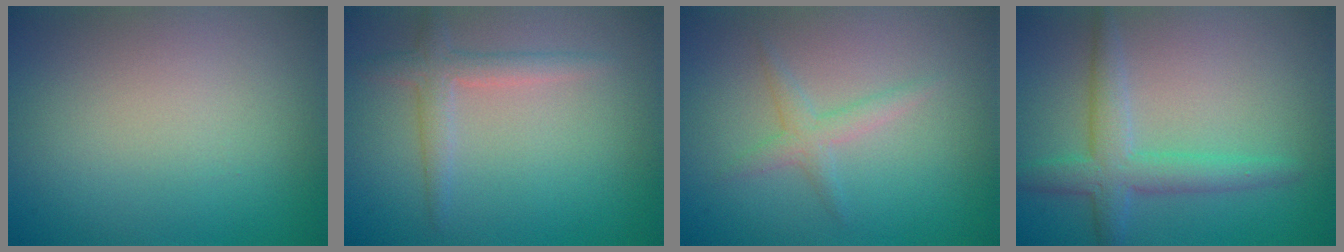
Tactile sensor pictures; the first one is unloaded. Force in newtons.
{"total": 2.3, "press": 2.3, "slide": 0.1}
{"total": 1.8, "press": 1.8, "slide": 0.1}
{"total": 3.6, "press": 3.6, "slide": 0.1}